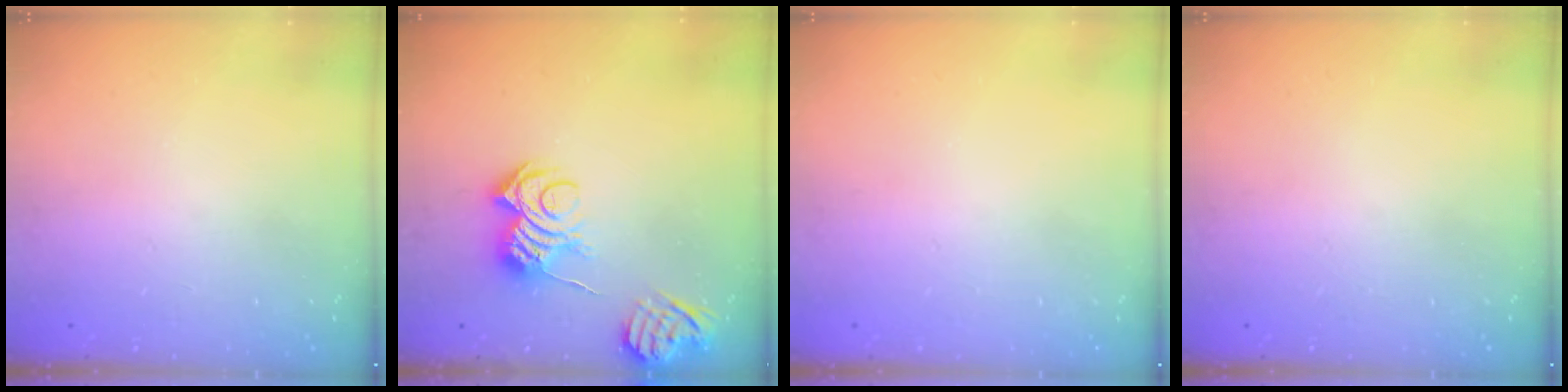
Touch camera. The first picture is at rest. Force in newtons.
{"total": 10.9, "press": 10.8, "slide": 1.1}
{"total": 0.0}
{"total": 0.0}